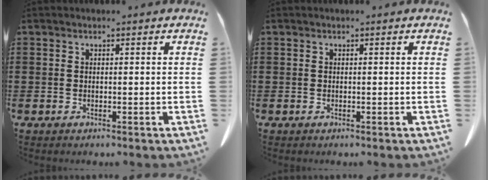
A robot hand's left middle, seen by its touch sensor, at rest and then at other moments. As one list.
[{"total": 0.0}]